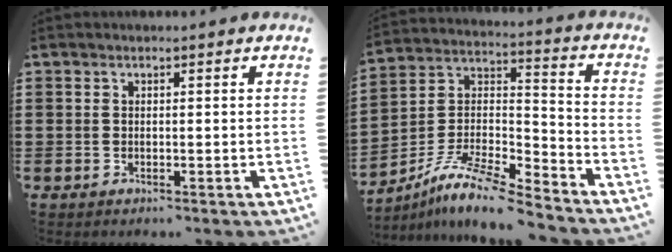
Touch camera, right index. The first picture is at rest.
{"total": 10.0, "force": [-8.5, 1.5, 4.9], "torque": [-0.105, 0.007, -0.176]}